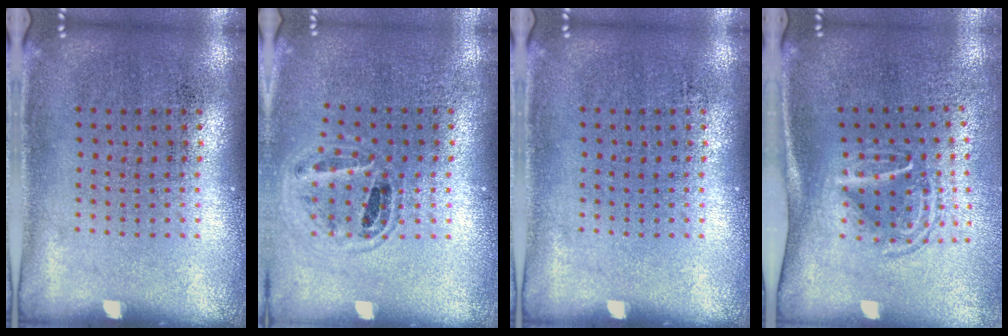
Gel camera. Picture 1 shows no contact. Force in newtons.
{"total": 1.0, "press": 1.0, "slide": 0.1}
{"total": 0.0}
{"total": 1.7, "press": 1.2, "slide": 1.2}